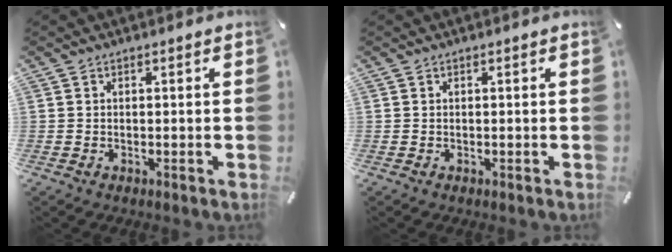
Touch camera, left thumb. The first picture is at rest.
{"total": 0.0}